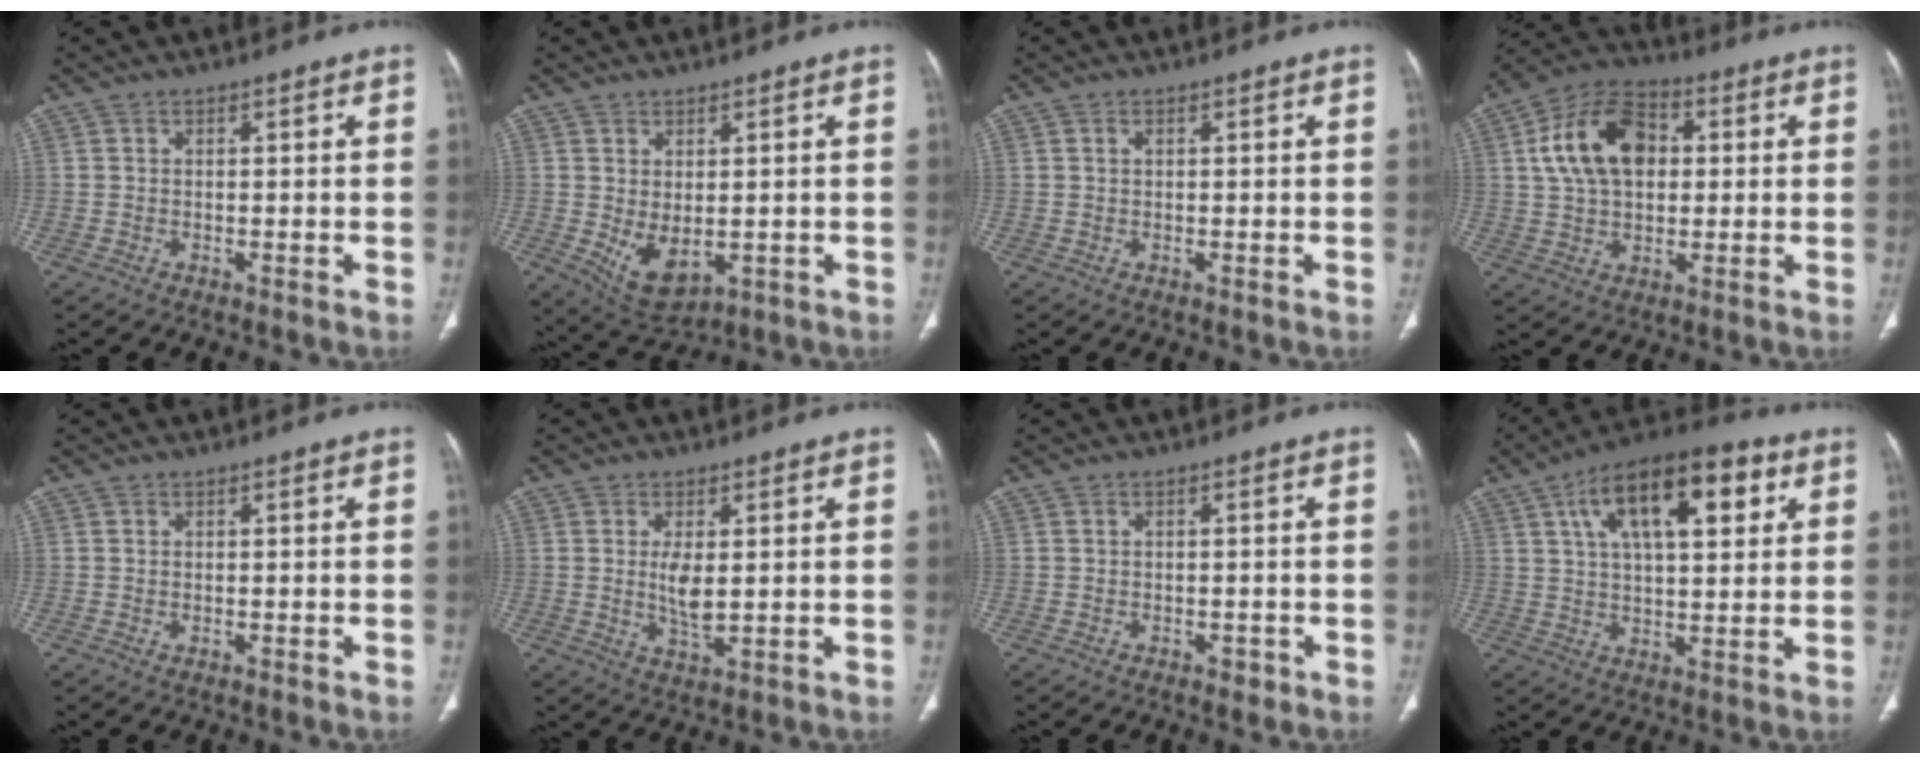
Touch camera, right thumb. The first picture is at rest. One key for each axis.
{"total": 7.2, "fx": -0.7, "fy": 4.1, "fz": 5.9, "tx": -0.089, "ty": -0.010, "tz": 0.012}
{"total": 0.6, "fx": 0.3, "fy": 0.3, "fz": 0.4, "tx": -0.009, "ty": 0.003, "tz": 0.005}
{"total": 15.2, "fx": 3.0, "fy": 10.0, "fz": 11.0, "tx": -0.178, "ty": 0.016, "tz": 0.046}
{"total": 0.0}
{"total": 5.2, "fx": 0.6, "fy": 2.2, "fz": 4.7, "tx": -0.091, "ty": -0.015, "tz": 0.016}
{"total": 1.3, "fx": -0.7, "fy": 0.9, "fz": 0.6, "tx": -0.005, "ty": 0.003, "tz": -0.008}
{"total": 18.3, "fx": 6.9, "fy": 8.1, "fz": 14.9, "tx": -0.217, "ty": 0.005, "tz": 0.106}